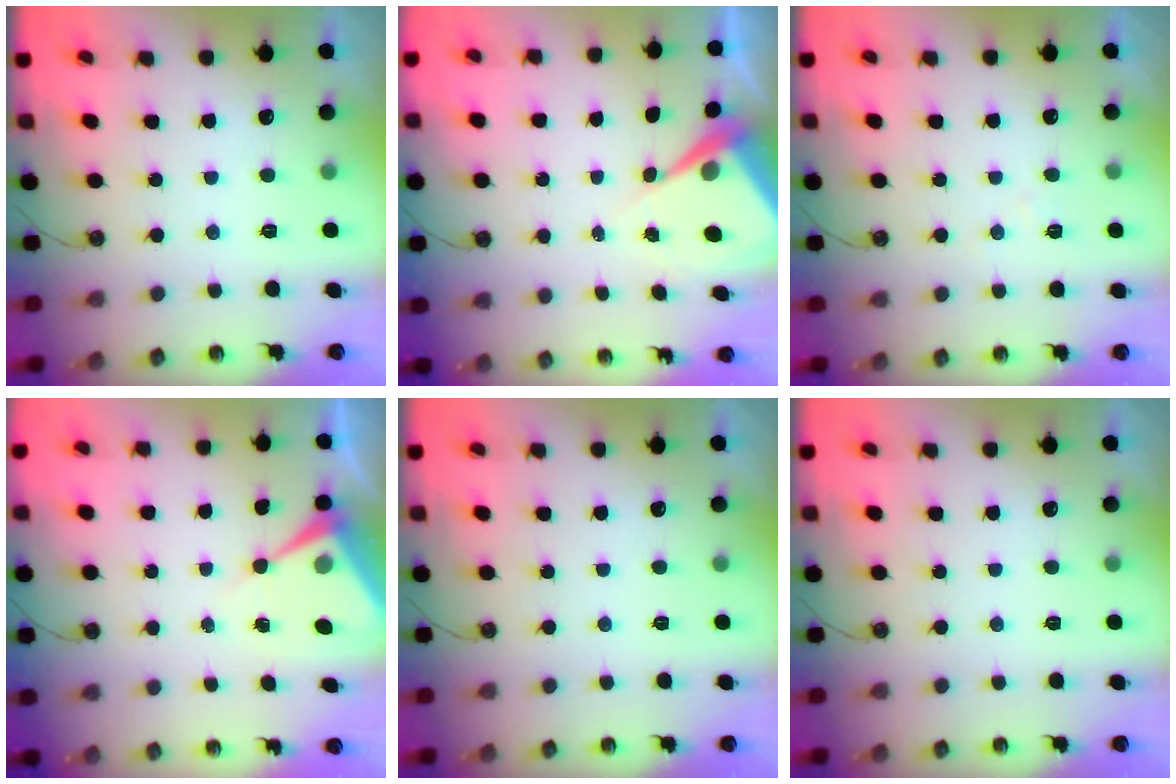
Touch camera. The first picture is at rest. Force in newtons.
{"total": 7.6, "press": 7.6, "slide": 0.6}
{"total": 6.7, "press": 6.6, "slide": 0.9}
{"total": 8.5, "press": 8.5, "slide": 0.2}
{"total": 0.0}
{"total": 0.0}